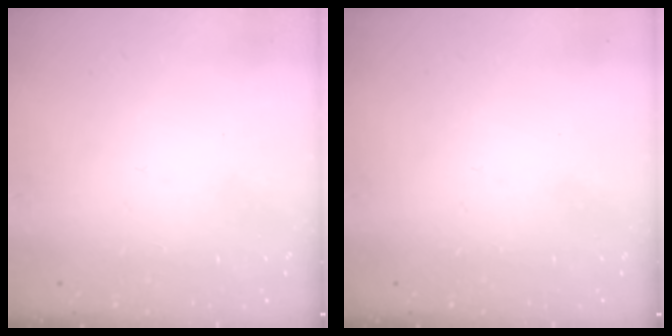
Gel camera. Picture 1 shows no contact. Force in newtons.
{"total": 0.0}